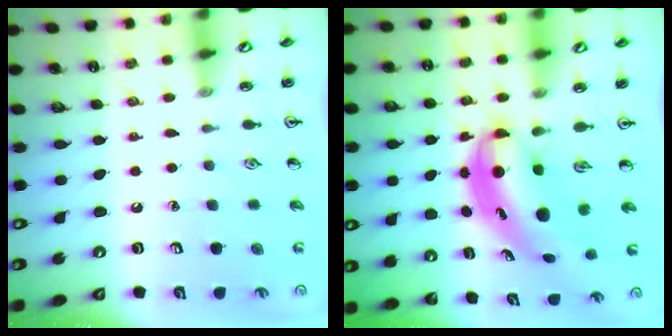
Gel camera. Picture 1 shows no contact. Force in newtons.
{"total": 6.3, "press": 6.1, "slide": 1.7}